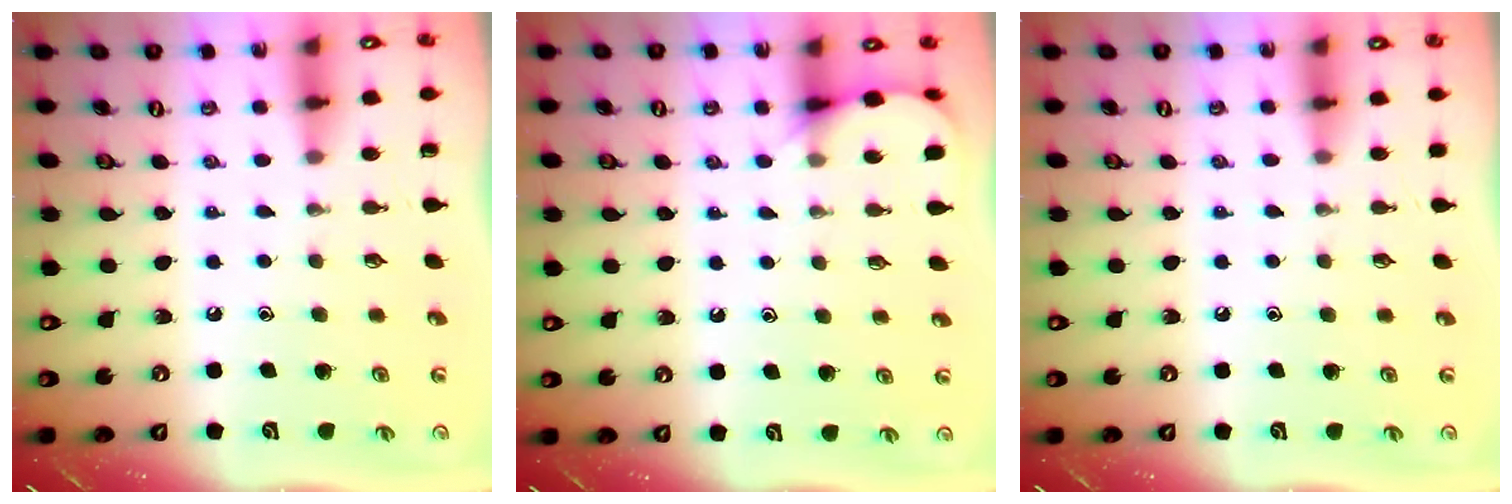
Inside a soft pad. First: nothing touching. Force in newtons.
{"total": 5.5, "press": 5.5, "slide": 0.4}
{"total": 3.5, "press": 3.5, "slide": 0.6}